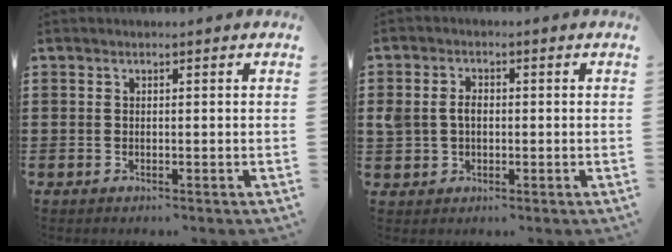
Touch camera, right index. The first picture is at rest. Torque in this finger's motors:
{"motor_torque": [0.11, 0.00, 0.12, 0.10]}